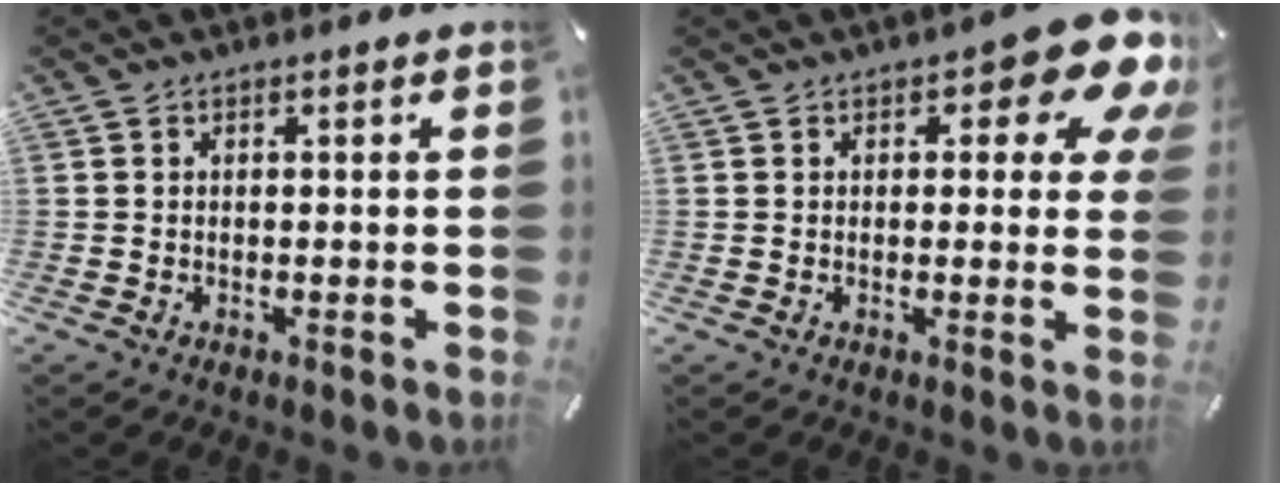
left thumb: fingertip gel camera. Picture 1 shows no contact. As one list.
[{"total": 10.8, "force": [5.7, 4.4, 8.0], "torque": [-0.091, -0.036, 0.093]}]